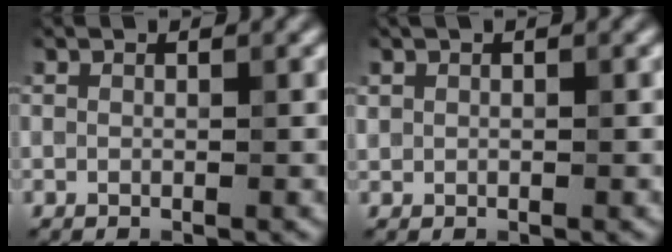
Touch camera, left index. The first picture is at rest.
{"total": 0.6, "force": [0.4, 0.4, 0.3], "torque": [-0.005, 0.001, 0.007]}